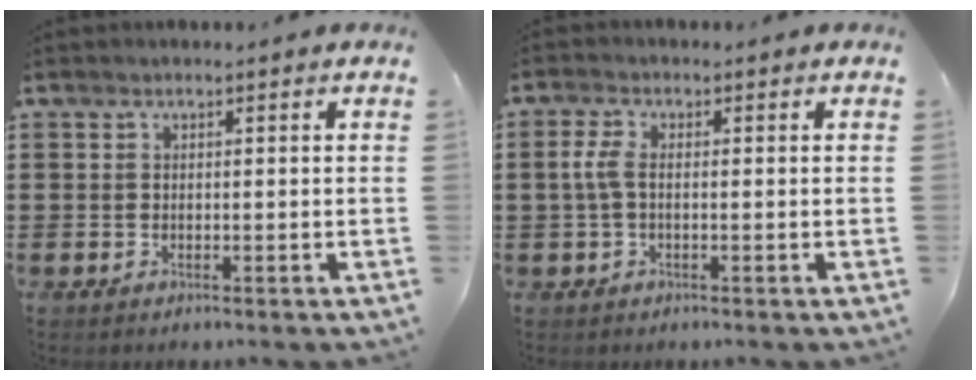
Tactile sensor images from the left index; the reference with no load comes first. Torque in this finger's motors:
{"motor_torque": [0.51, 0.57, 0.33, 0.05]}